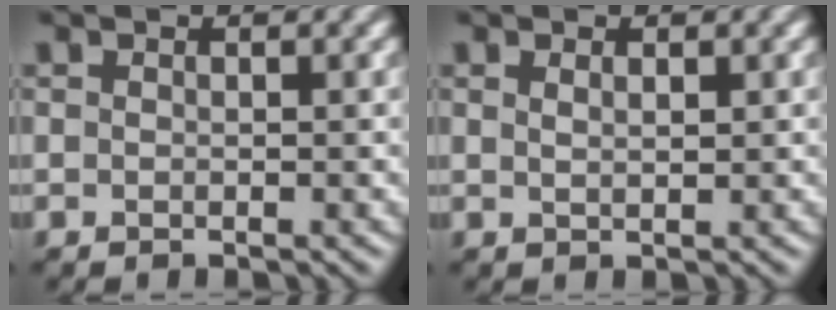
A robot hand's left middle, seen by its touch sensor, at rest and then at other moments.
{"total": 1.0, "force": [0.5, 0.3, 0.7], "torque": [-0.014, -0.001, 0.010]}